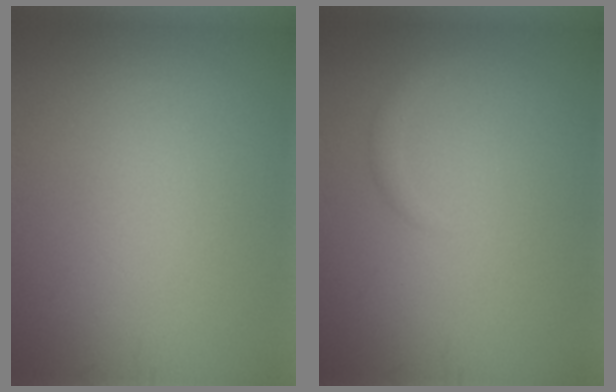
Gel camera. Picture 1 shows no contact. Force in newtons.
{"total": 1.0, "press": 1.0, "slide": 0.1}